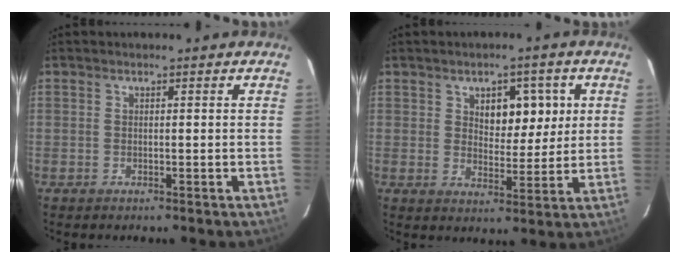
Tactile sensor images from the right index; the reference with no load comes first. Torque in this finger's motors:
{"motor_torque": [0.19, 0.06, 0.24, 0.06]}